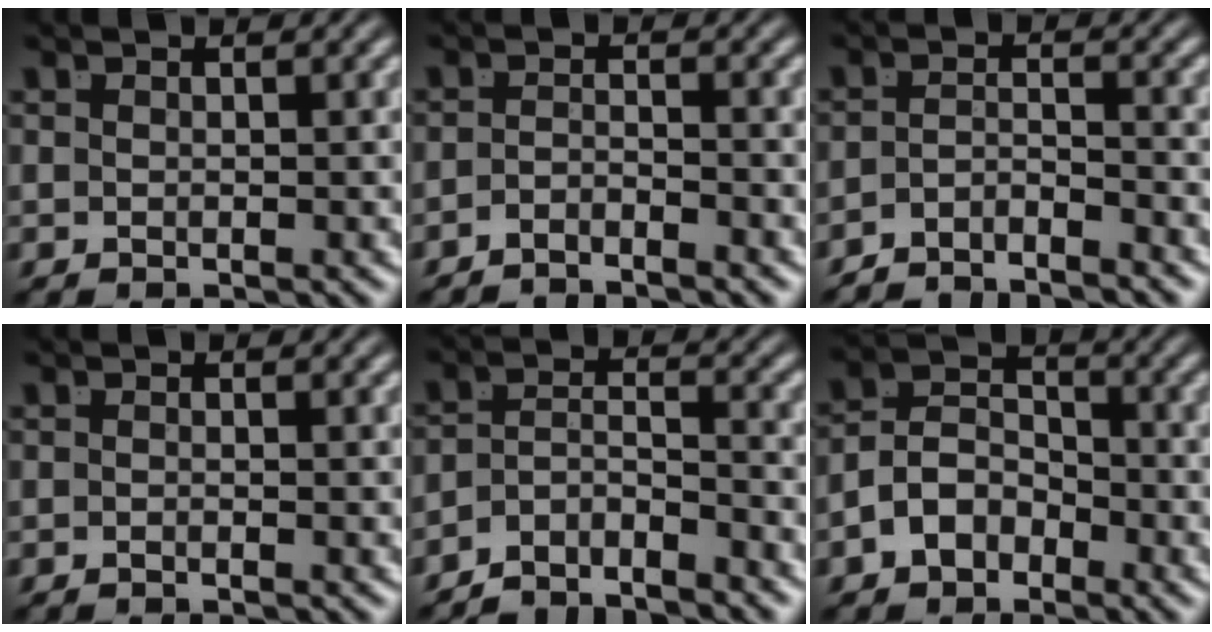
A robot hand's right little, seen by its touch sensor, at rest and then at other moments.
{"total": 2.5, "force": [-2.4, -0.6, 0.4], "torque": [-0.002, -0.009, -0.039]}
{"total": 3.6, "force": [-3.5, 0.1, 0.8], "torque": [-0.006, -0.015, -0.056]}
{"total": 0.7, "force": [-0.5, -0.4, 0.2], "torque": [-0.001, 0.000, -0.009]}
{"total": 4.6, "force": [-3.4, 2.4, 1.9], "torque": [-0.027, -0.011, -0.066]}
{"total": 6.1, "force": [-2.1, 5.0, 2.8], "torque": [-0.053, -0.016, -0.039]}